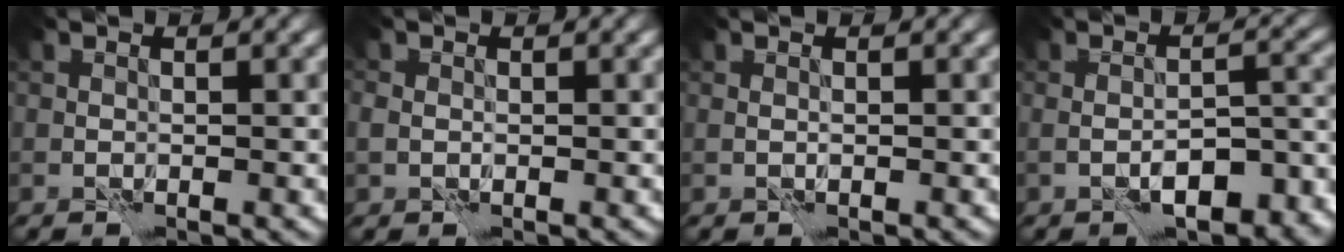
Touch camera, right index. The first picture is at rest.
{"total": 0.7, "force": [-0.2, 0.7, 0.2], "torque": [-0.007, 0.000, -0.006]}
{"total": 0.0}
{"total": 6.7, "force": [-3.8, 2.4, 4.9], "torque": [-0.066, 0.004, -0.052]}